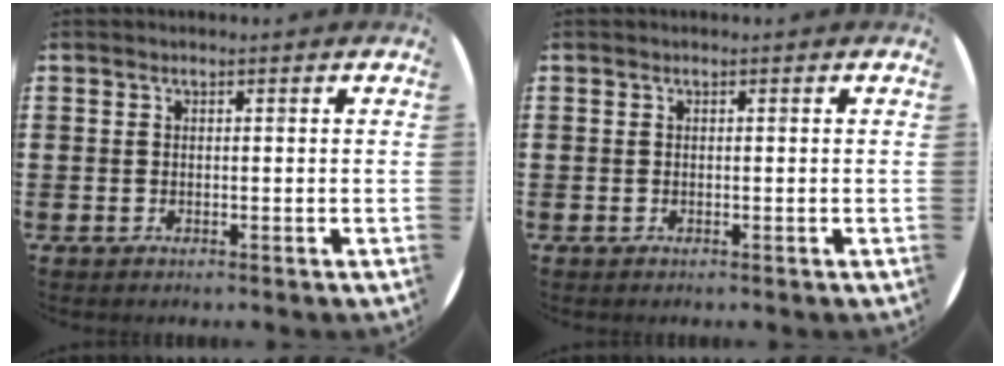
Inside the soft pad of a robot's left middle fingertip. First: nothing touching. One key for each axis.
{"total": 0.0}